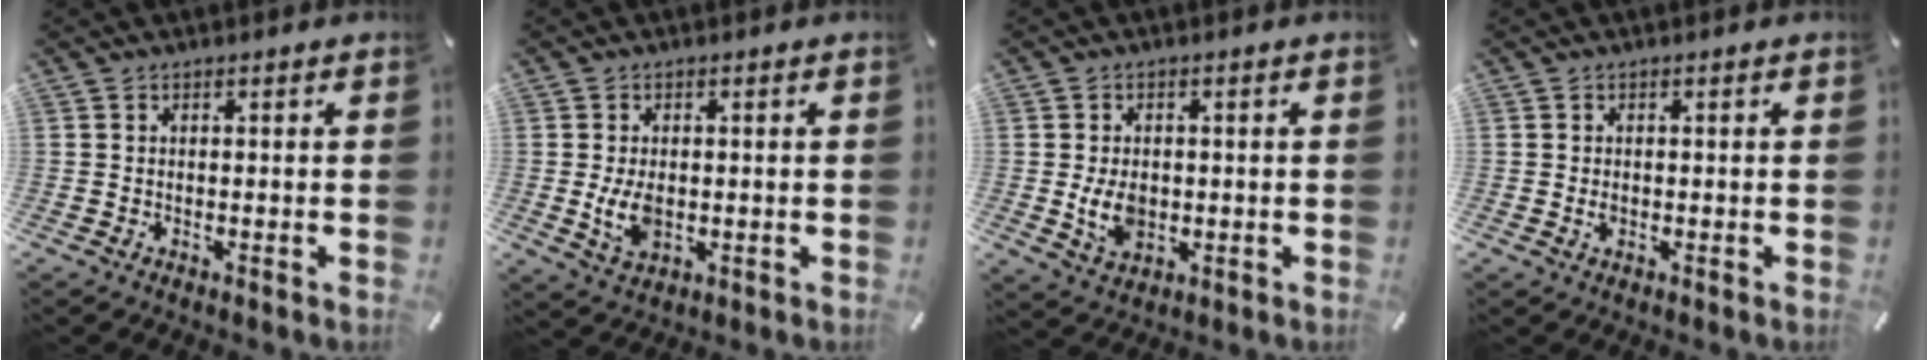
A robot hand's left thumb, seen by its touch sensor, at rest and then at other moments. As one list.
[{"total": 5.7, "force": [-0.3, 3.7, 4.3], "torque": [-0.097, -0.006, -0.010]}, {"total": 6.4, "force": [-0.5, 4.7, 4.4], "torque": [-0.097, -0.005, -0.010]}, {"total": 1.2, "force": [-0.1, 0.7, 0.9], "torque": [-0.018, 0.002, -0.003]}]